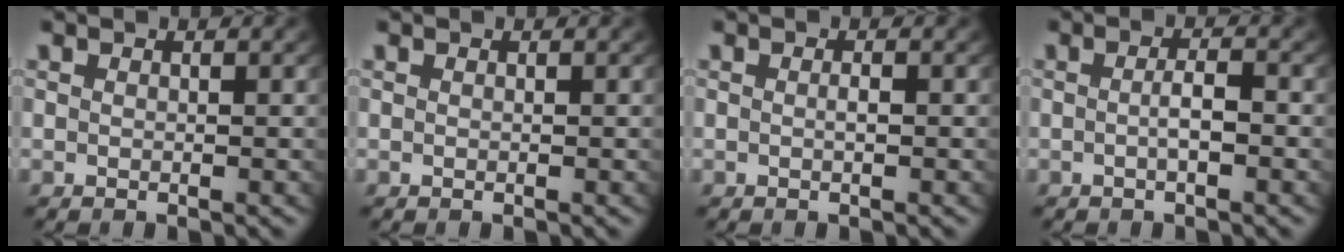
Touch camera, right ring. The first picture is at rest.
{"total": 0.0}
{"total": 0.6, "force": [-0.3, 0.1, 0.6], "torque": [-0.014, -0.005, -0.003]}
{"total": 1.8, "force": [-0.7, 0.3, 1.6], "torque": [-0.028, -0.005, -0.011]}